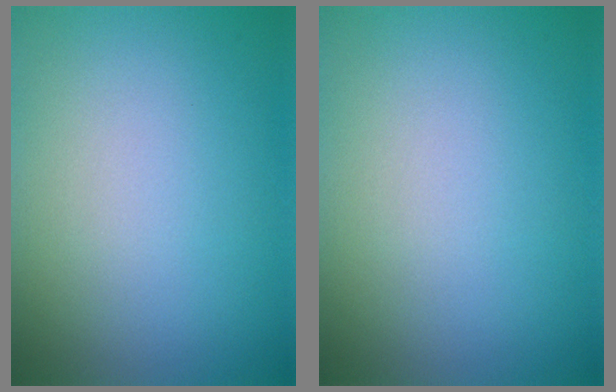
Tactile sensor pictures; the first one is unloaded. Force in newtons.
{"total": 0.0}